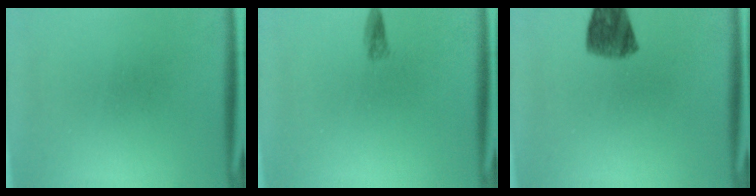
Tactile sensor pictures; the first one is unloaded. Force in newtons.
{"total": 1.3}
{"total": 7.4}